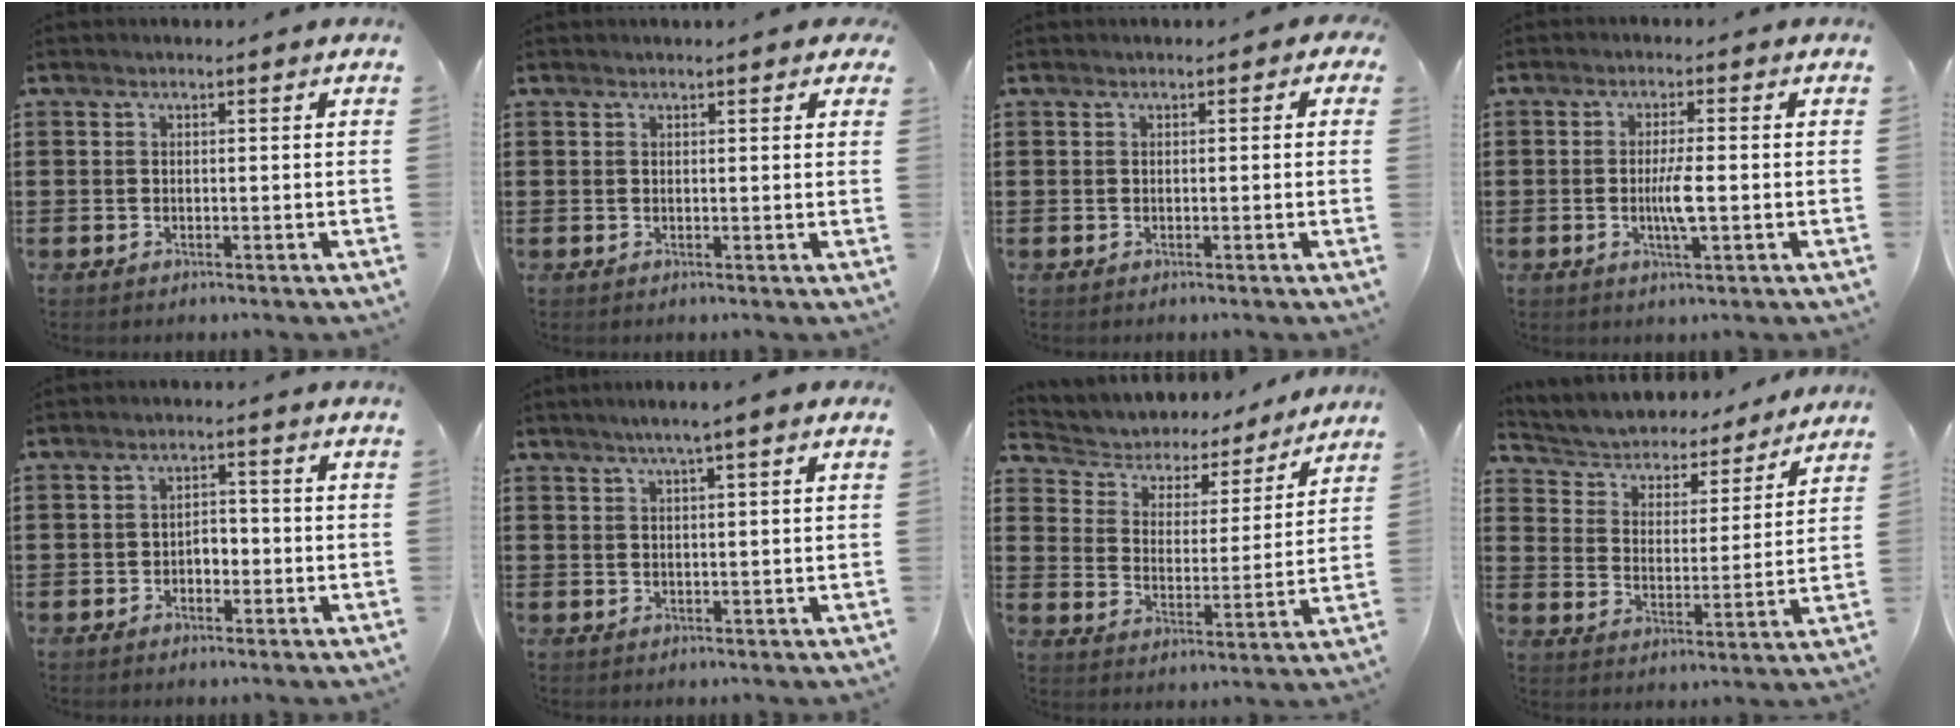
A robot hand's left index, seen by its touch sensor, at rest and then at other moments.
{"total": 0.9, "force": [0.7, 0.1, 0.6], "torque": [-0.012, 0.002, 0.013]}
{"total": 0.5, "force": [-0.1, 0.4, 0.4], "torque": [-0.009, 0.003, -0.003]}
{"total": 4.0, "force": [-0.5, 0.5, 4.0], "torque": [-0.077, -0.003, -0.013]}
{"total": 2.4, "force": [-1.0, 1.5, 1.6], "torque": [-0.034, 0.004, -0.023]}
{"total": 2.6, "force": [1.6, -0.2, 2.1], "torque": [-0.042, 0.002, 0.028]}
{"total": 3.8, "force": [3.5, 1.5, 0.2], "torque": [-0.030, -0.028, 0.051]}
{"total": 3.8, "force": [3.6, 1.1, 0.3], "torque": [-0.031, -0.030, 0.053]}